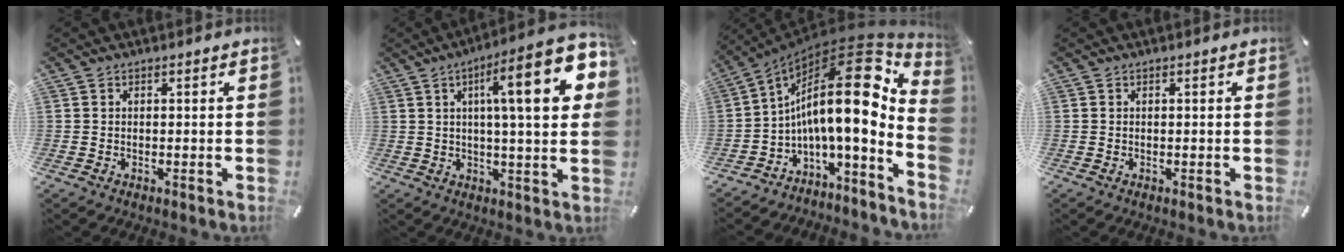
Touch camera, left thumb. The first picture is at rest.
{"total": 19.9, "force": [6.3, 4.1, 18.4], "torque": [-0.273, -0.022, 0.078]}
{"total": 19.3, "force": [5.8, 5.9, 17.4], "torque": [-0.267, -0.074, 0.086]}
{"total": 0.0}